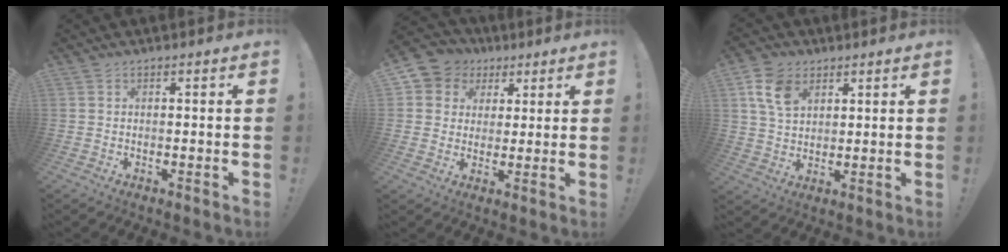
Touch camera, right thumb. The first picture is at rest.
{"total": 7.1, "force": [2.1, 6.6, 1.5], "torque": [-0.015, -0.010, 0.045]}
{"total": 10.1, "force": [4.9, 6.8, 5.5], "torque": [-0.093, -0.008, 0.096]}